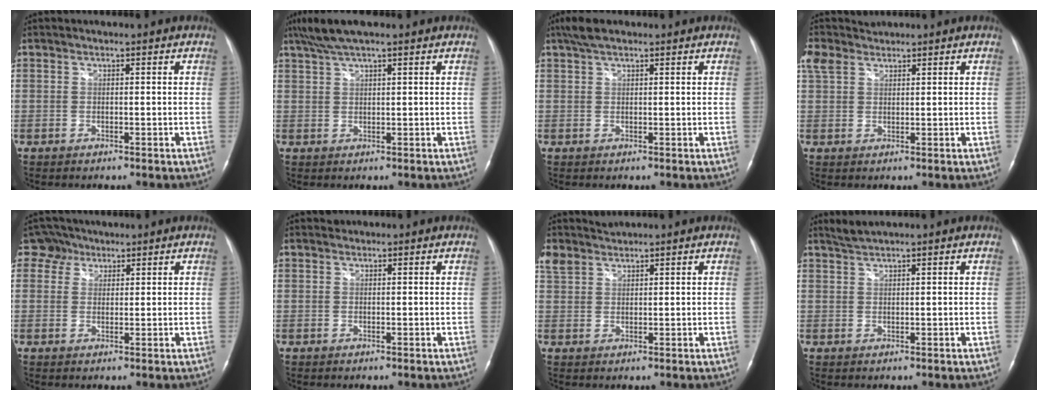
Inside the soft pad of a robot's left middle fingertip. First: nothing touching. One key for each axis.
{"total": 6.2, "fx": 4.8, "fy": 0.7, "fz": 3.9, "tx": -0.079, "ty": 0.034, "tz": 0.086}
{"total": 3.7, "fx": 2.7, "fy": 1.2, "fz": 2.2, "tx": -0.049, "ty": 0.020, "tz": 0.051}
{"total": 3.4, "fx": 2.9, "fy": 1.7, "fz": 0.7, "tx": -0.033, "ty": 0.029, "tz": 0.064}
{"total": 3.2, "fx": 2.1, "fy": 2.4, "fz": -0.4, "tx": 0.010, "ty": 0.008, "tz": 0.032}
{"total": 0.5, "fx": 0.5, "fy": 0.2, "fz": -0.1, "tx": -0.002, "ty": 0.005, "tz": 0.009}
{"total": 2.9, "fx": 2.8, "fy": 0.7, "fz": -0.2, "tx": -0.008, "ty": 0.016, "tz": 0.058}
{"total": 1.9, "fx": 1.8, "fy": -0.4, "fz": 0.4, "tx": -0.011, "ty": 0.008, "tz": 0.040}